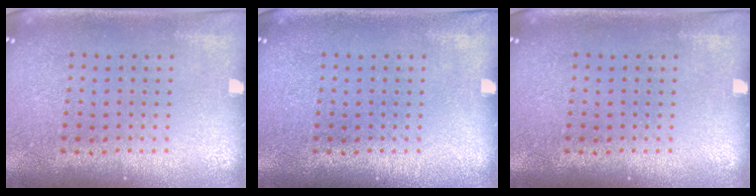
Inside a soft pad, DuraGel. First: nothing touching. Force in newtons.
{"total": 0.0}
{"total": 0.0}